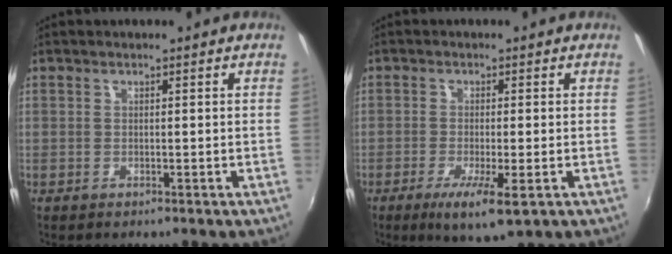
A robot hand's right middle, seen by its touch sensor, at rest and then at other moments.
{"total": 6.9, "force": [-3.2, 0.8, 6.0], "torque": [-0.123, -0.024, -0.052]}